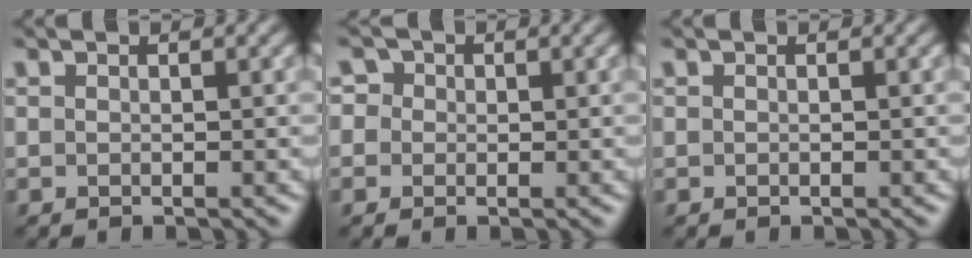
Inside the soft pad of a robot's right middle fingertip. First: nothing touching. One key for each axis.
{"total": 2.6, "fx": 0.8, "fy": 2.3, "fz": 0.9, "tx": -0.016, "ty": 0.006, "tz": -0.004}
{"total": 0.0}